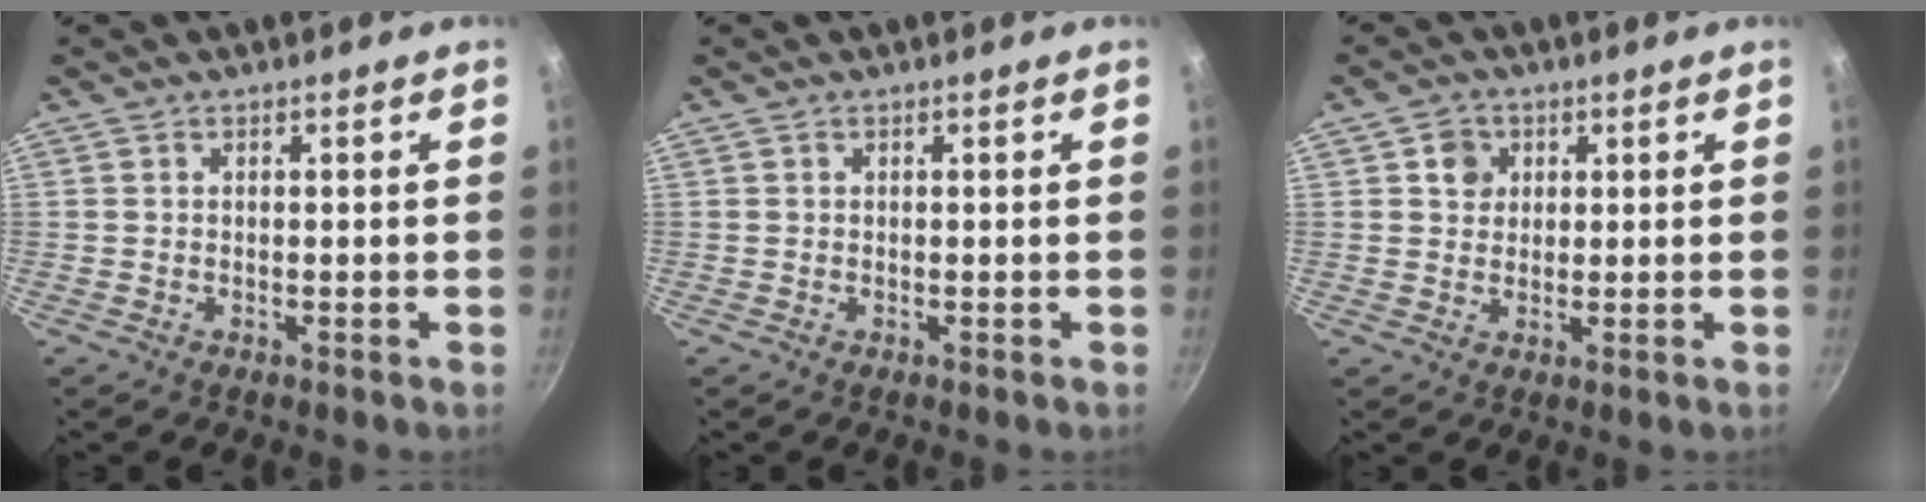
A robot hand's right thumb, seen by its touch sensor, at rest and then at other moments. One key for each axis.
{"total": 0.0}
{"total": 3.8, "fx": 1.3, "fy": 3.4, "fz": 1.2, "tx": 0.002, "ty": 0.001, "tz": 0.018}